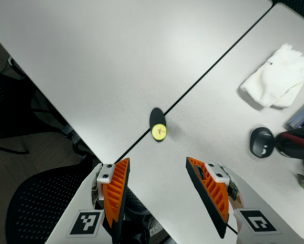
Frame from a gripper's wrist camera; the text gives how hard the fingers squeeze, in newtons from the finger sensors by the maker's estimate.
{"total": 0.0}